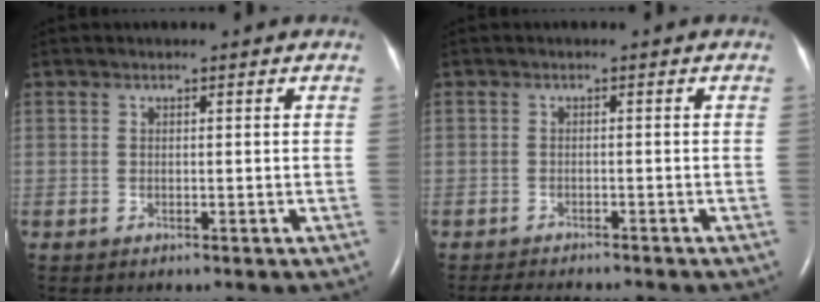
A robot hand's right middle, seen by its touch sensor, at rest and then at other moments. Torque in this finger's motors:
{"motor_torque": [0.37, -0.29, 0.02, 0.00]}